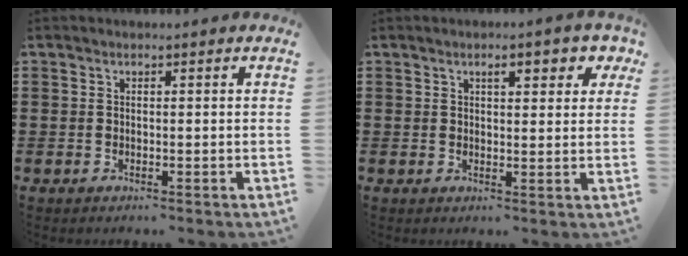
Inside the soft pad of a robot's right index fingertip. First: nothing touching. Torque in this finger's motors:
{"motor_torque": [0.55, 0.01, 0.18, 0.04]}